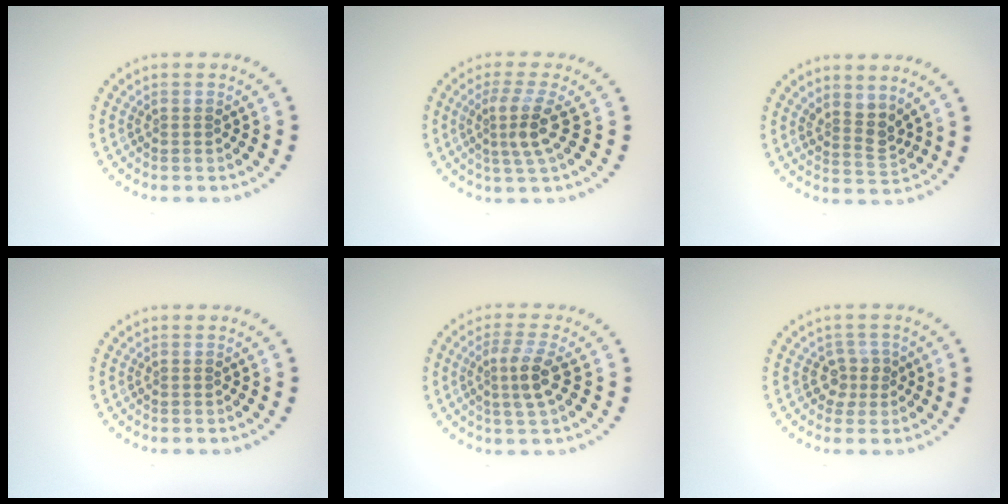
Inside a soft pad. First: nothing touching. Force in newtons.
{"total": 3.1, "press": 2.3, "slide": 2.1}
{"total": 2.3, "press": 1.8, "slide": 1.6}
{"total": 0.0}
{"total": 2.9, "press": 2.5, "slide": 1.4}
{"total": 1.9, "press": 1.5, "slide": 1.1}